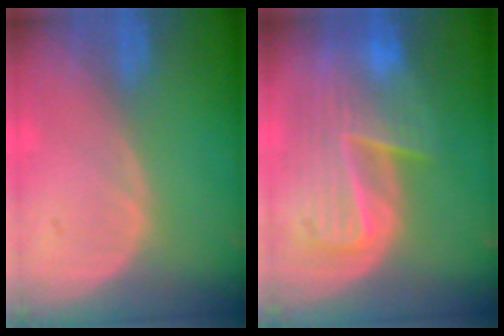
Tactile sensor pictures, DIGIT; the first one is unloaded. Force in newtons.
{"total": 10.2, "press": 8.9, "slide": 5.0}